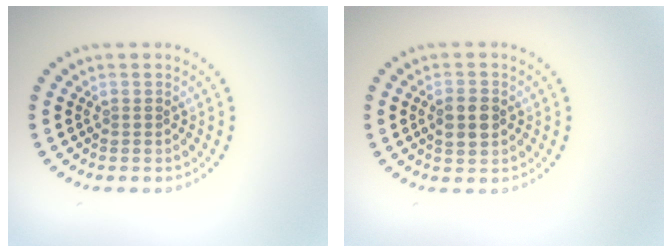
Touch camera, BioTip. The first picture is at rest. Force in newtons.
{"total": 2.8, "press": 2.8, "slide": 0.1}